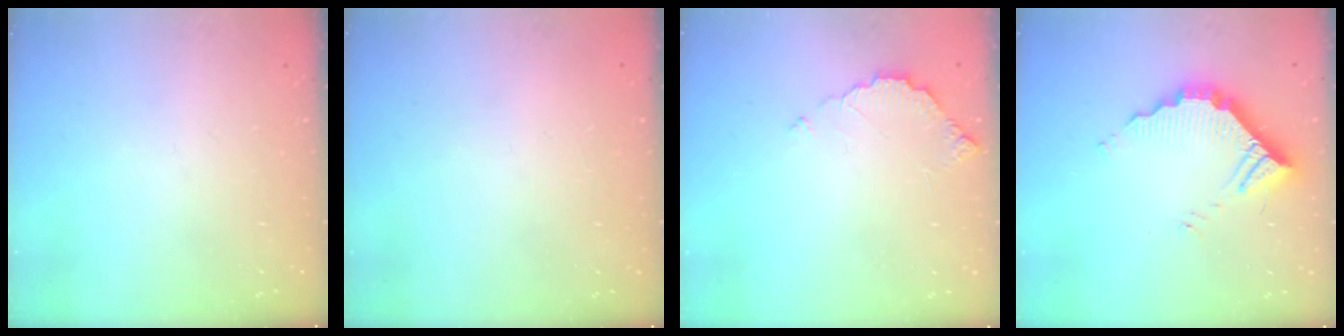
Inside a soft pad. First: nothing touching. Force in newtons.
{"total": 2.3, "press": 2.3, "slide": 0.1}
{"total": 3.5, "press": 3.5, "slide": 0.2}
{"total": 10.1, "press": 10.1, "slide": 0.4}